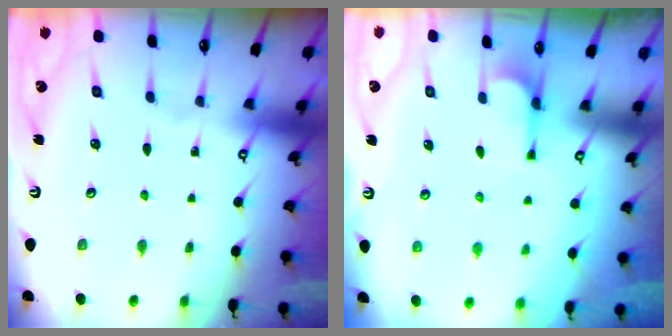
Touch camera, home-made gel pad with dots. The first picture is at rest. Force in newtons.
{"total": 2.9, "press": 2.7, "slide": 1.1}